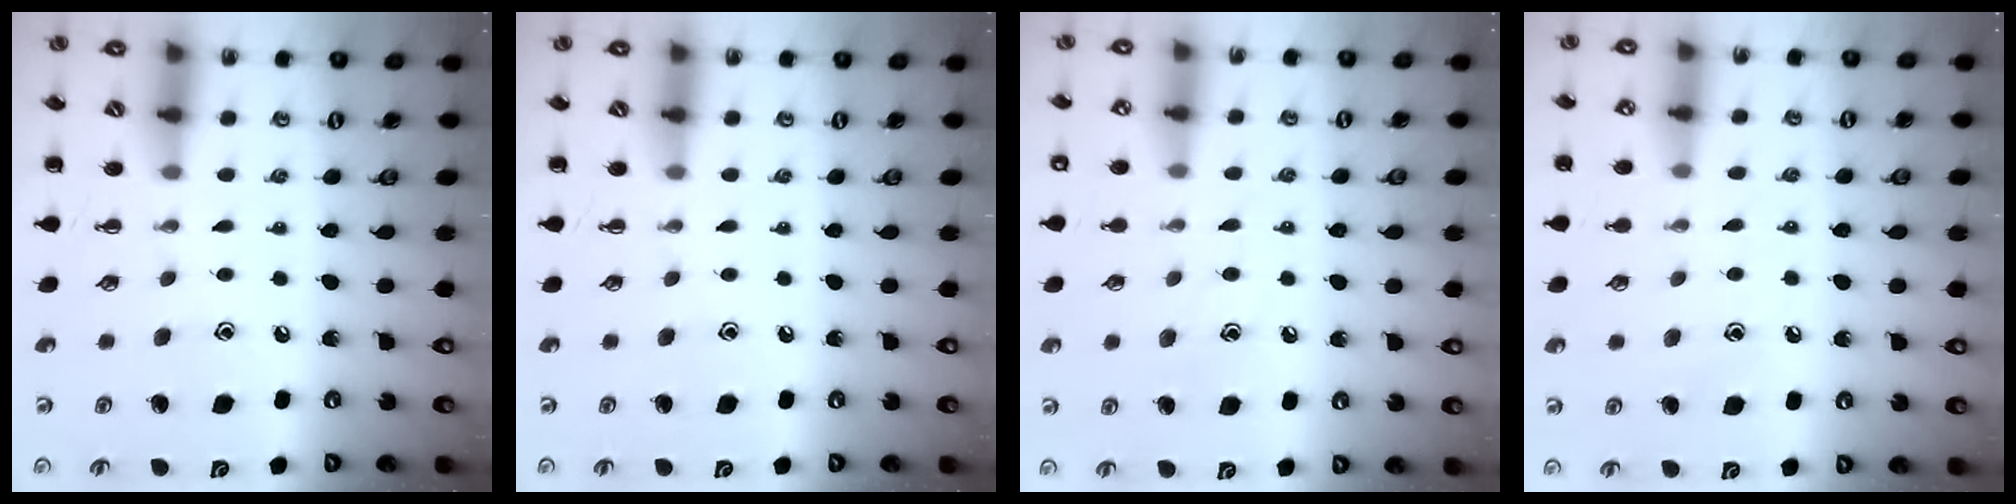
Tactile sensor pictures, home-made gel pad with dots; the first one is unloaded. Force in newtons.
{"total": 0.0}
{"total": 8.8, "press": 8.7, "slide": 1.6}
{"total": 7.6, "press": 7.4, "slide": 1.9}